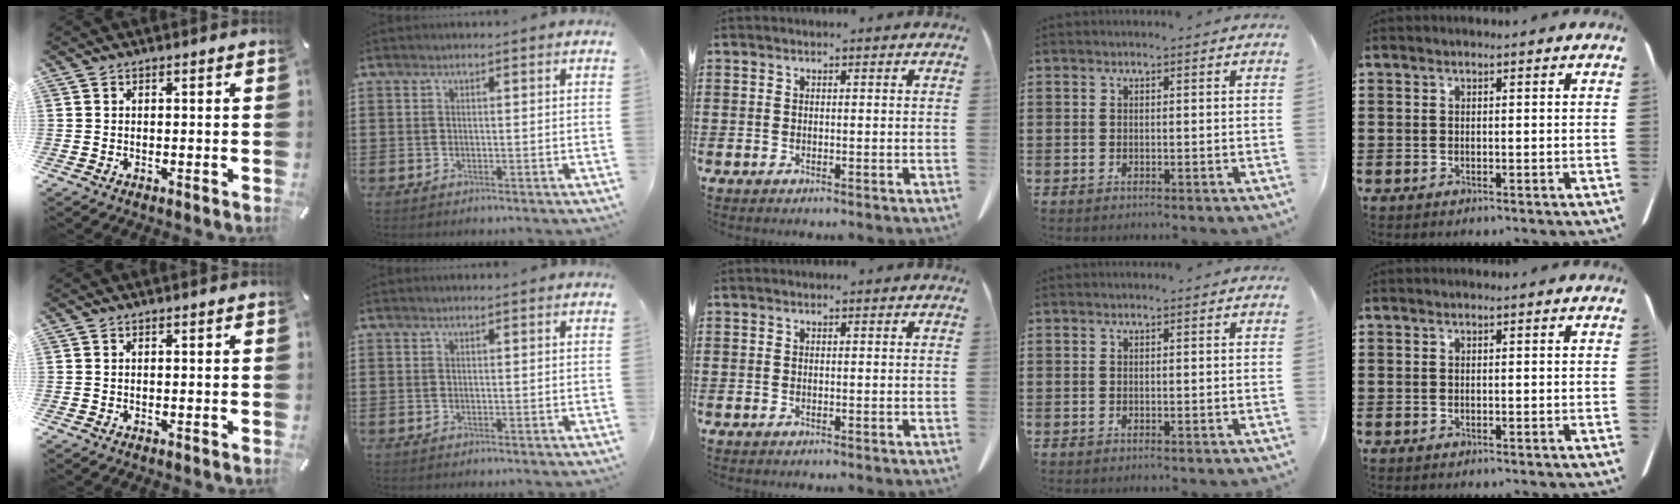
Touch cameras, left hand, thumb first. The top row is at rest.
{}